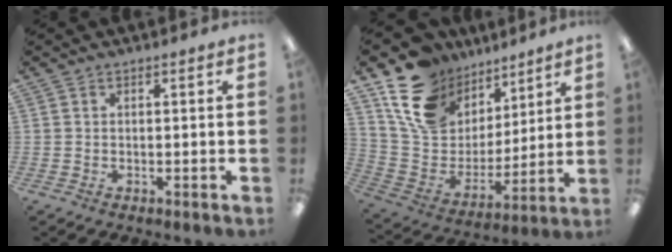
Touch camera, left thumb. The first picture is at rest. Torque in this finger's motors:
{"motor_torque": [2.53, 1.84, 1.59, -1.18, 0.09]}